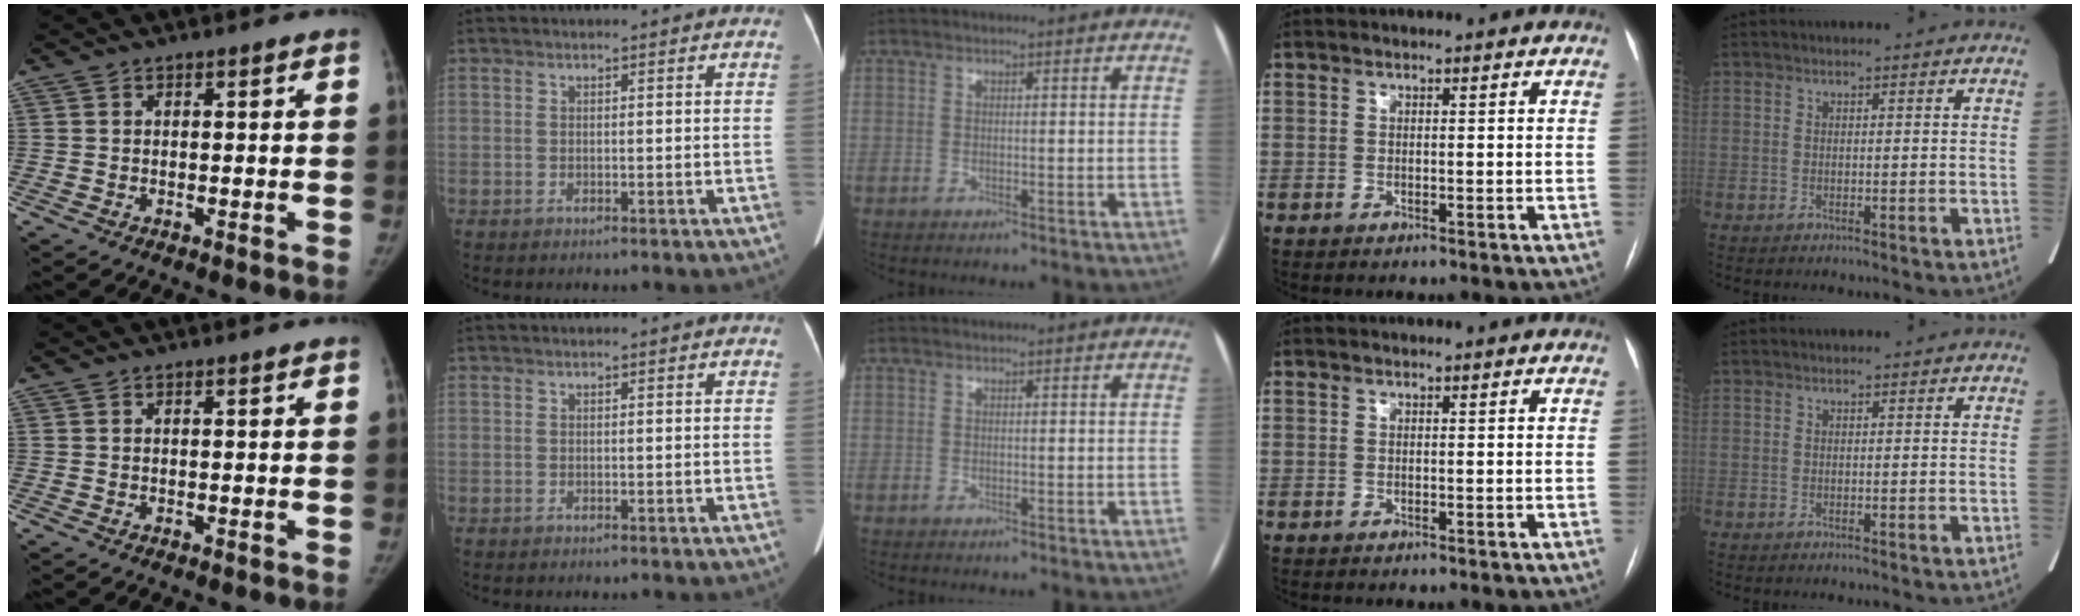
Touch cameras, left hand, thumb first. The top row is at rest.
{}